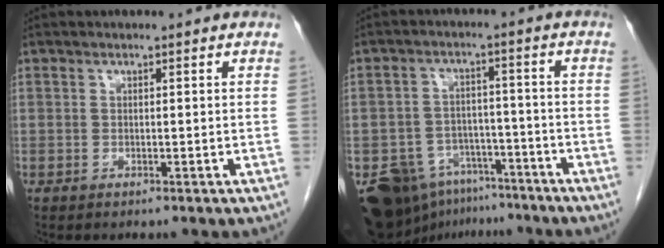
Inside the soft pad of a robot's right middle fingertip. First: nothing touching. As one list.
[{"total": 13.9, "force": [-9.9, 8.2, 5.4], "torque": [-0.096, 0.015, -0.146]}]